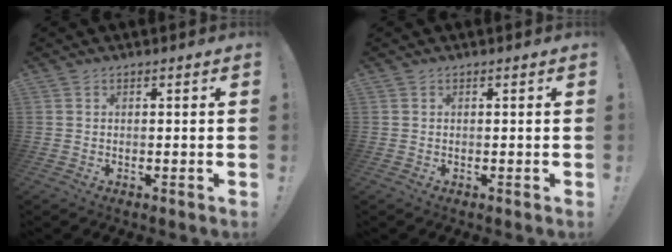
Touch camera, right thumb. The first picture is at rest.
{"total": 0.0}